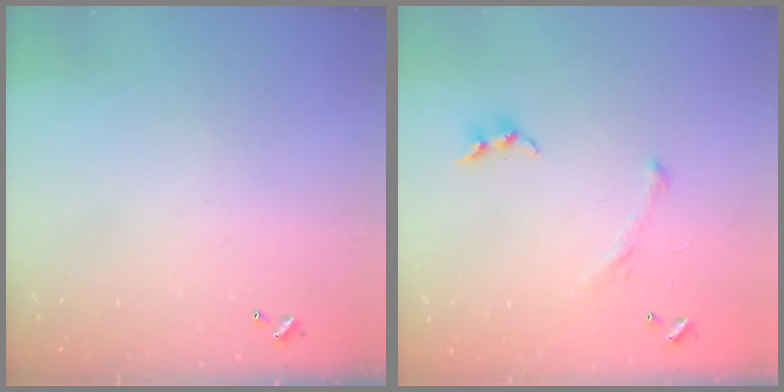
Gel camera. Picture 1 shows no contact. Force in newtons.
{"total": 2.8, "press": 2.7, "slide": 0.9}